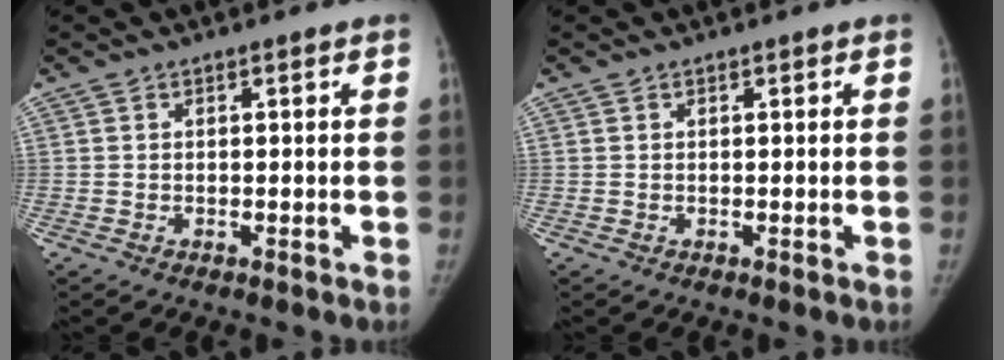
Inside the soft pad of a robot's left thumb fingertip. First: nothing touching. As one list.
[{"total": 0.0}]